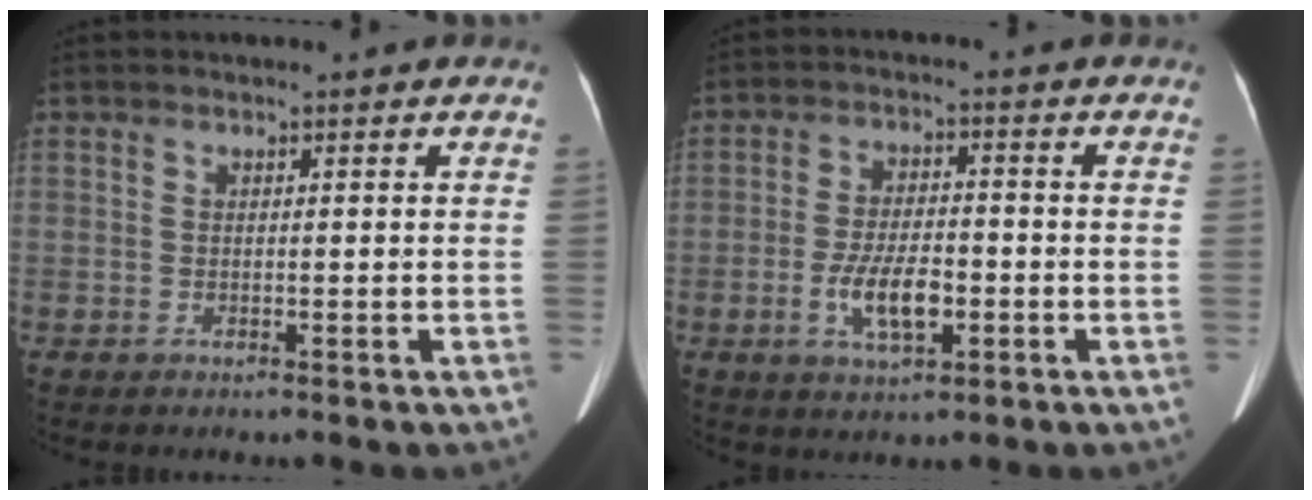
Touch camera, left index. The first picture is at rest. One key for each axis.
{"total": 7.0, "fx": -2.3, "fy": 2.6, "fz": 6.1, "tx": -0.124, "ty": -0.002, "tz": -0.037}